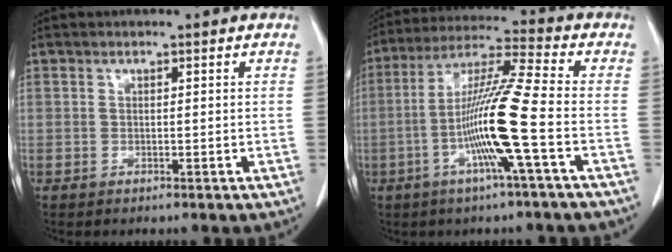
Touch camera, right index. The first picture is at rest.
{"total": 13.0, "force": [-3.5, -1.3, 12.4], "torque": [-0.238, 0.000, -0.073]}